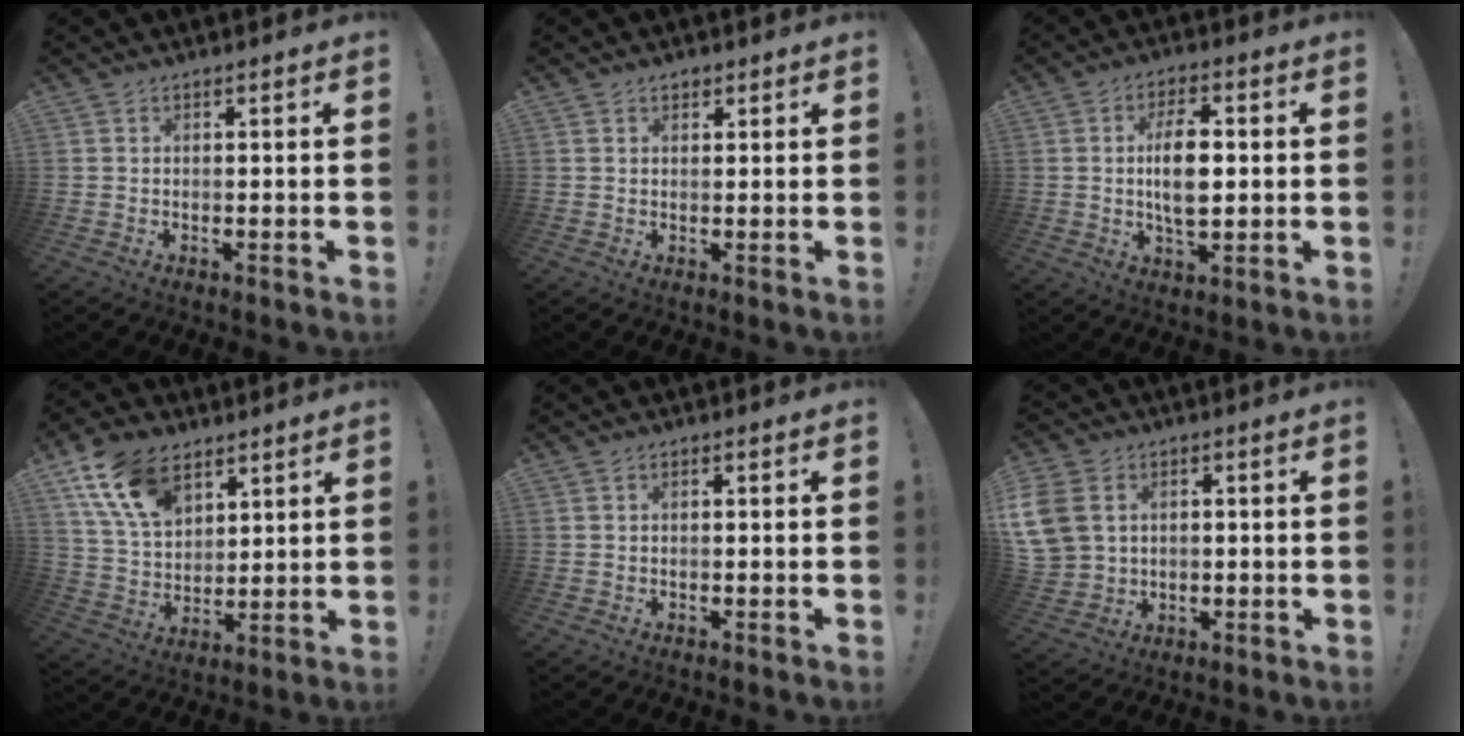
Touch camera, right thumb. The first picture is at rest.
{"total": 1.3, "force": [0.8, 0.9, 0.4], "torque": [0.006, -0.005, 0.012]}
{"total": 10.6, "force": [0.6, 5.6, 9.0], "torque": [-0.158, 0.002, 0.006]}
{"total": 16.1, "force": [9.0, 10.1, 8.8], "torque": [-0.154, -0.031, 0.171]}
{"total": 0.7, "force": [-0.3, 0.3, 0.6], "torque": [-0.015, 0.003, -0.005]}
{"total": 11.6, "force": [1.8, 9.8, 6.0], "torque": [-0.129, 0.003, 0.042]}